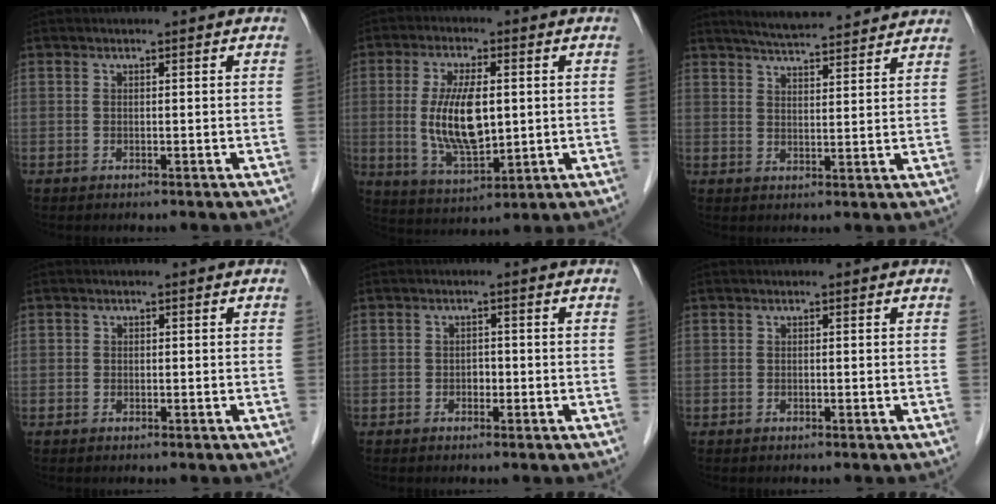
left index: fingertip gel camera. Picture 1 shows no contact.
{"total": 10.2, "force": [0.3, 3.6, 9.5], "torque": [-0.197, -0.006, 0.012]}
{"total": 12.1, "force": [11.2, 1.2, 4.6], "torque": [-0.073, 0.017, 0.152]}
{"total": 0.6, "force": [-0.3, 0.5, 0.0], "torque": [0.002, 0.001, -0.006]}
{"total": 1.4, "force": [-0.7, 1.0, 0.7], "torque": [-0.009, 0.001, -0.011]}
{"total": 0.0}